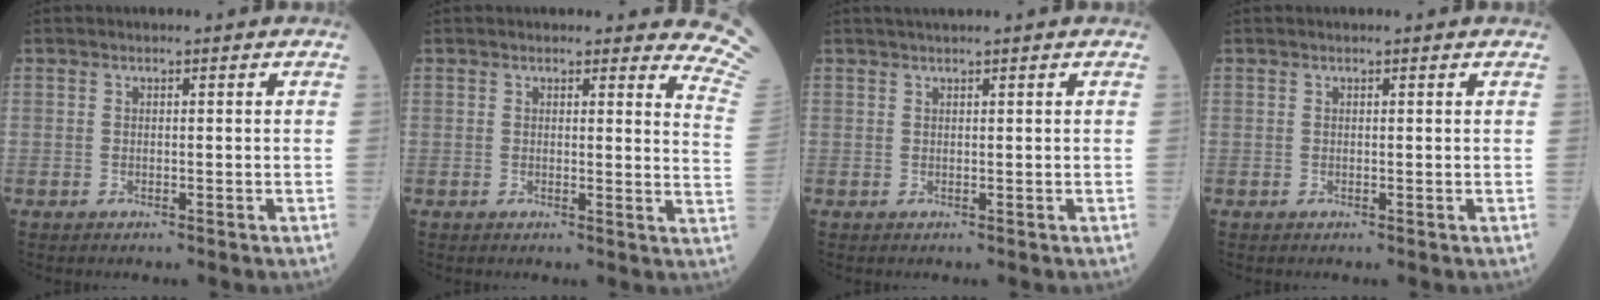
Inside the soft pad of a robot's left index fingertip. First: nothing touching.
{"total": 9.7, "force": [9.5, 1.3, 1.5], "torque": [0.022, -0.078, 0.056]}
{"total": 1.9, "force": [1.6, -0.3, 1.0], "torque": [-0.011, 0.016, 0.031]}
{"total": 0.5, "force": [0.5, 0.1, 0.1], "torque": [-0.006, 0.008, 0.002]}